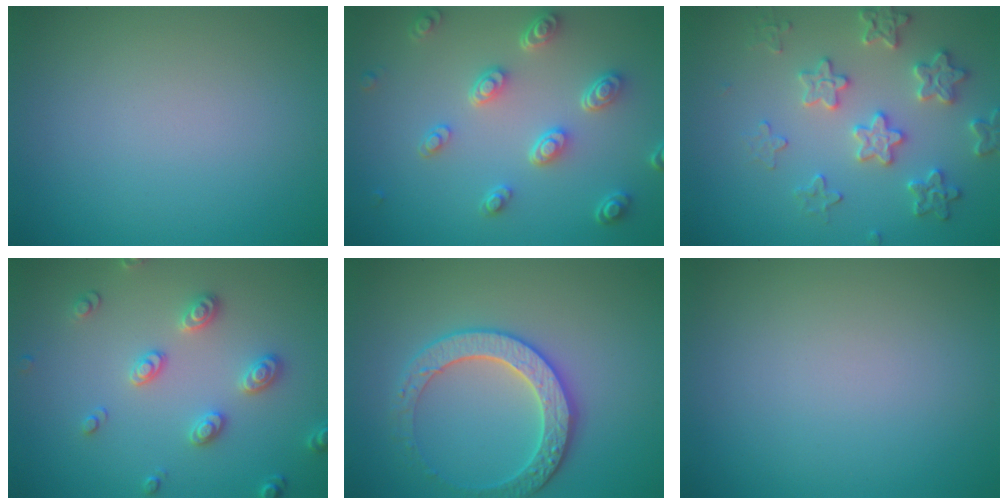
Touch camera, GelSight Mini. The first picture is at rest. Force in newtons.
{"total": 4.6, "press": 3.4, "slide": 3.0}
{"total": 3.8, "press": 3.7, "slide": 0.8}
{"total": 2.8, "press": 2.7, "slide": 0.8}
{"total": 3.9, "press": 3.9, "slide": 0.8}
{"total": 0.0}